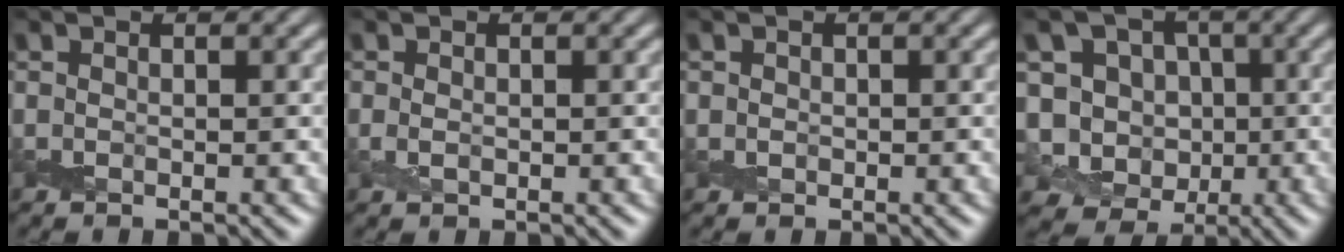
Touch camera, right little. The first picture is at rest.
{"total": 1.0, "force": [-0.2, 0.8, 0.6], "torque": [-0.017, -0.004, -0.004]}
{"total": 0.6, "force": [-0.1, 0.6, 0.1], "torque": [0.002, -0.005, -0.003]}
{"total": 7.9, "force": [-0.6, 7.1, 3.2], "torque": [-0.045, 0.004, -0.040]}